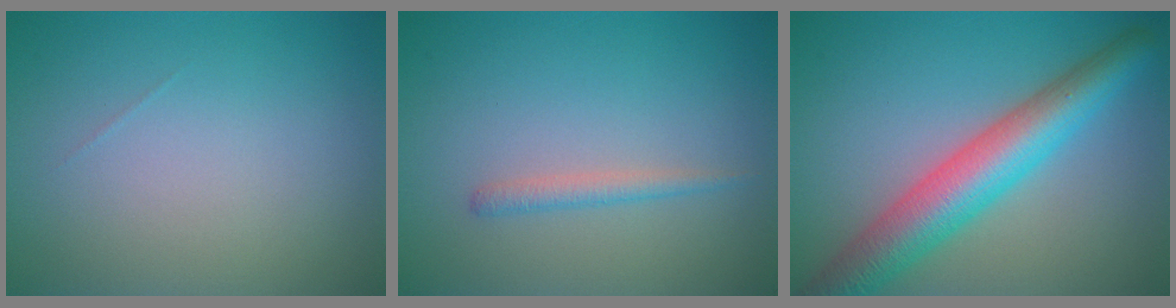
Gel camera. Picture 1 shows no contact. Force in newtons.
{"total": 1.3, "press": 1.3, "slide": 0.0}
{"total": 7.4, "press": 7.4, "slide": 0.5}